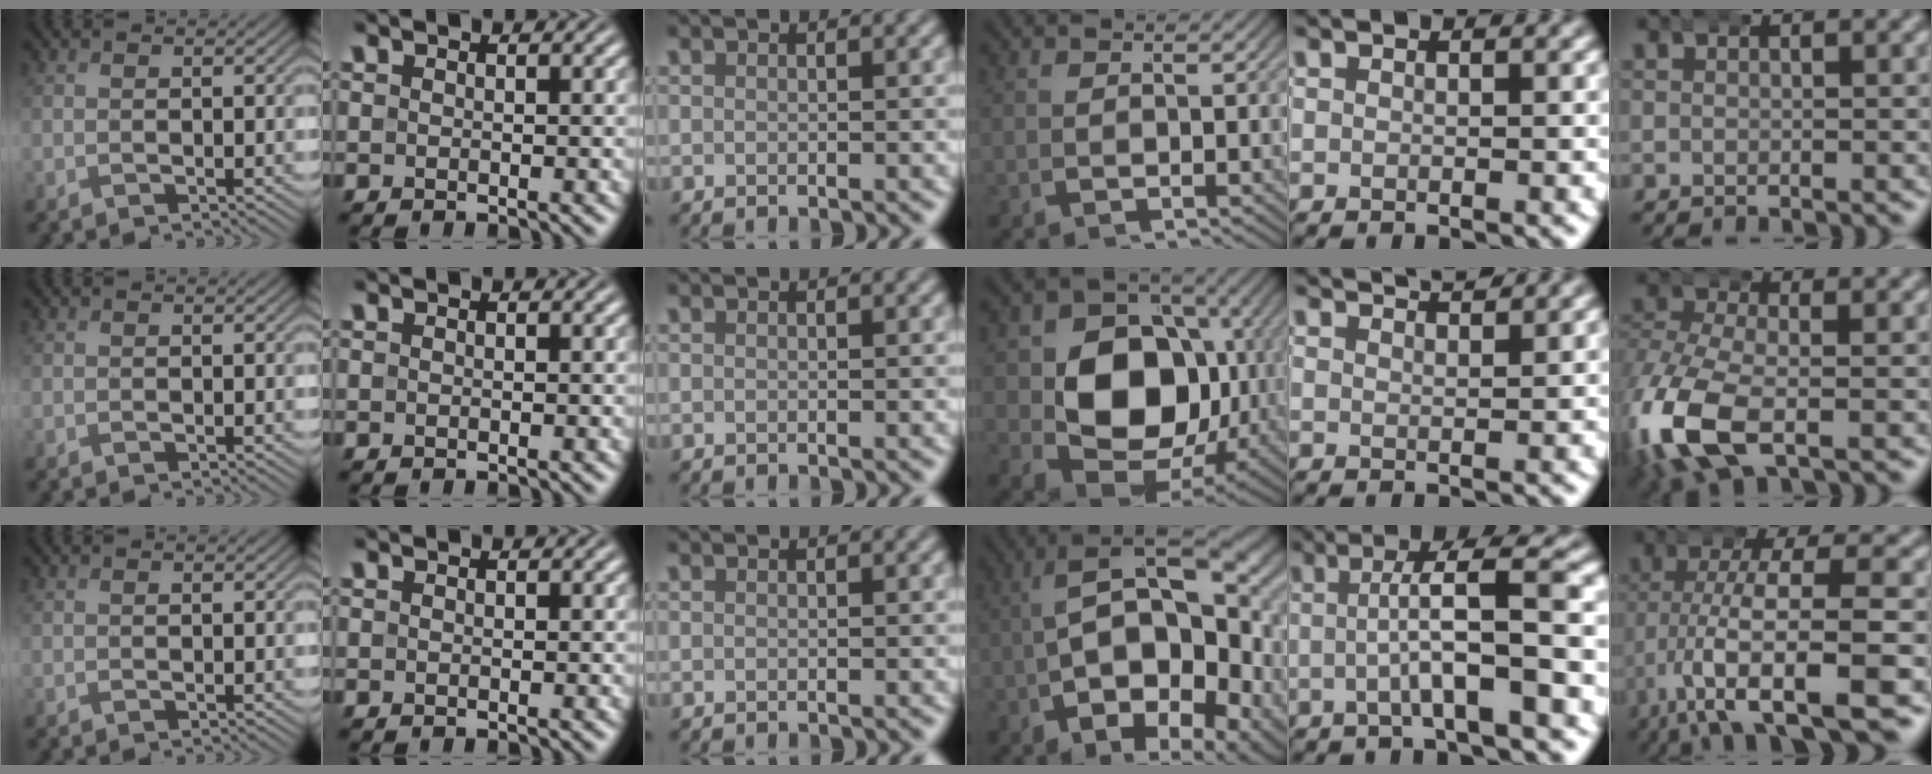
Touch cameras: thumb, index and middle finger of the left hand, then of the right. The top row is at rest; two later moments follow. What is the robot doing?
{"motion": "wrap", "object": "bandana"}